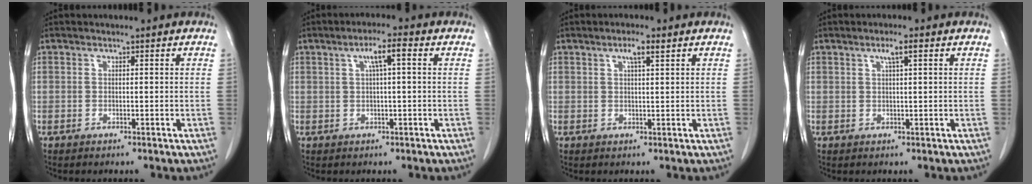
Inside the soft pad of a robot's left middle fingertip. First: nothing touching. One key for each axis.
{"total": 3.6, "fx": 1.1, "fy": 0.3, "fz": 3.4, "tx": -0.060, "ty": 0.012, "tz": 0.018}
{"total": 2.4, "fx": 1.3, "fy": 0.2, "fz": 2.0, "tx": -0.038, "ty": 0.003, "tz": 0.023}
{"total": 2.1, "fx": 1.0, "fy": 0.1, "fz": 1.8, "tx": -0.034, "ty": 0.003, "tz": 0.017}